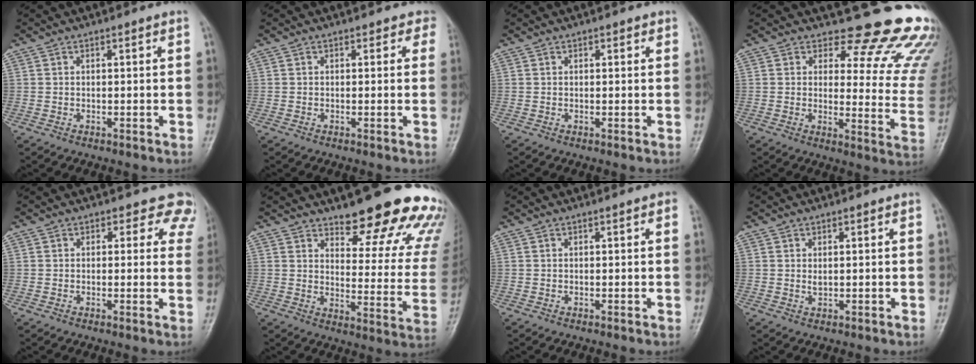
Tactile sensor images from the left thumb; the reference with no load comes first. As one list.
[{"total": 1.9, "force": [1.2, 1.4, 0.4], "torque": [0.021, -0.004, -0.006]}, {"total": 1.0, "force": [0.6, 0.7, 0.4], "torque": [0.004, -0.001, 0.003]}, {"total": 18.4, "force": [15.5, 6.9, 7.0], "torque": [-0.029, -0.136, 0.161]}, {"total": 6.2, "force": [4.8, 3.8, 0.7], "torque": [0.045, -0.017, 0.025]}, {"total": 22.5, "force": [16.9, 7.1, 13.0], "torque": [-0.121, -0.104, 0.206]}, {"total": 1.2, "force": [0.5, 0.4, 1.0], "torque": [-0.011, 0.002, 0.003]}, {"total": 1.3, "force": [0.4, 0.7, 1.0], "torque": [-0.013, -0.004, 0.009]}]